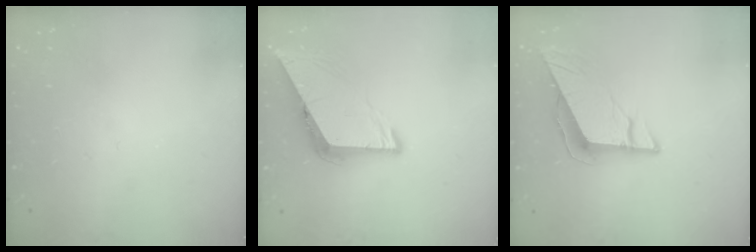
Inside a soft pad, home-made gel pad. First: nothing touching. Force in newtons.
{"total": 7.9, "press": 7.9, "slide": 0.4}
{"total": 9.1, "press": 9.1, "slide": 0.3}